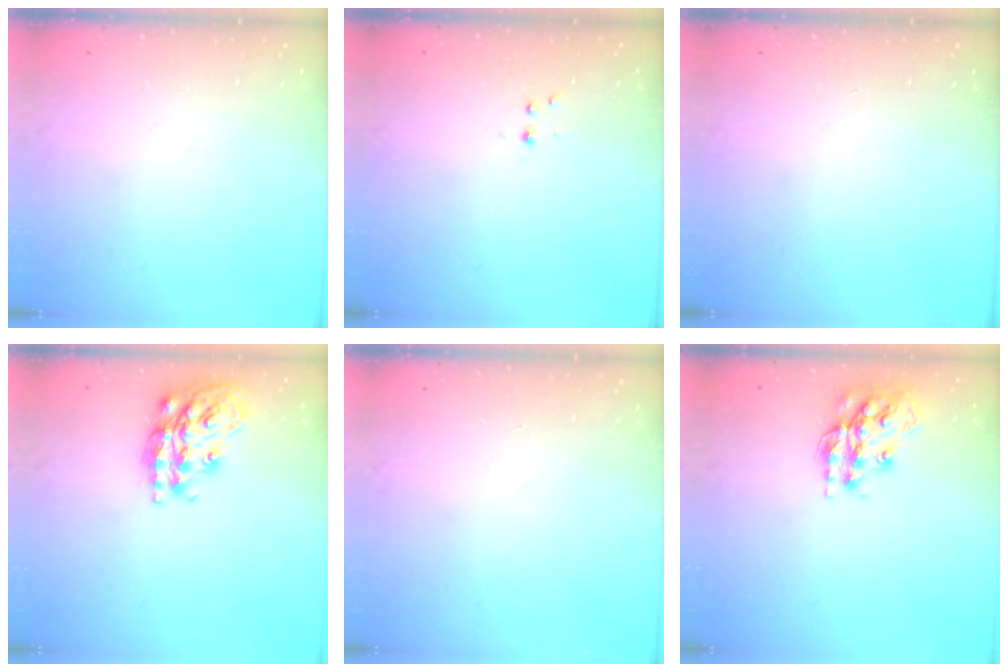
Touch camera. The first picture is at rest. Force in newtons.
{"total": 3.0, "press": 2.6, "slide": 1.5}
{"total": 0.0}
{"total": 18.0, "press": 17.9, "slide": 1.1}
{"total": 0.0}
{"total": 14.6, "press": 14.5, "slide": 0.7}